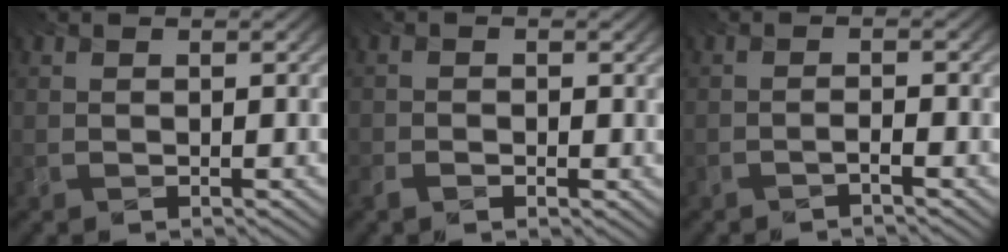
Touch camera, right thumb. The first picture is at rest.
{"total": 0.9, "force": [-0.7, 0.4, -0.5], "torque": [0.009, -0.001, -0.008]}
{"total": 2.0, "force": [-1.9, -0.3, 0.4], "torque": [-0.007, -0.003, -0.041]}